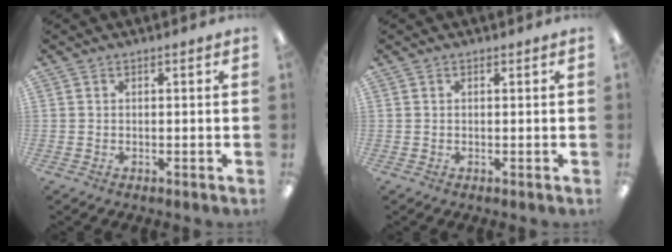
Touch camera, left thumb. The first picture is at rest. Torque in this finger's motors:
{"motor_torque": [0.00, 0.00, 0.00, 0.00, 0.00]}